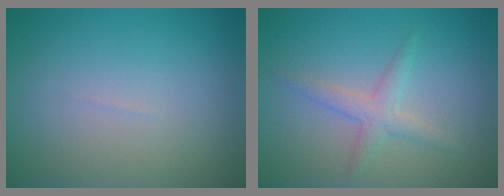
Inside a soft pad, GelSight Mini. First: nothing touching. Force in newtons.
{"total": 2.2, "press": 2.2, "slide": 0.0}